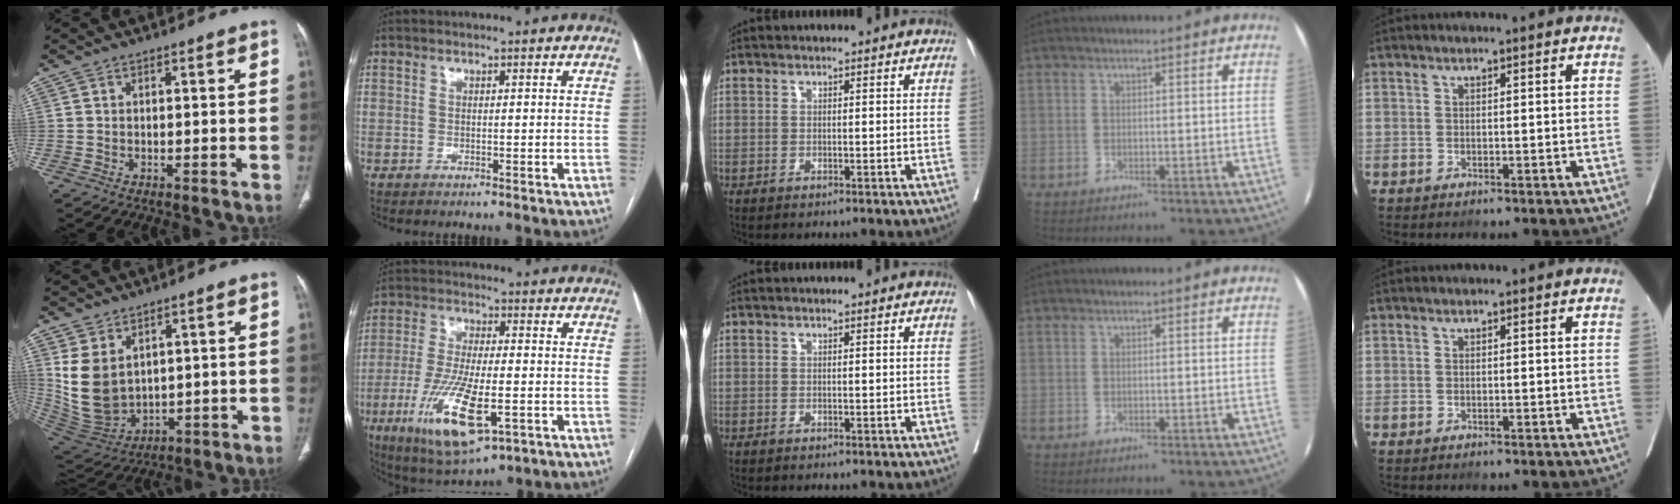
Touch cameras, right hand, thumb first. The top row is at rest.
{"thumb": {"total": 12.0, "force": [3.6, 8.4, 7.8], "torque": [-0.138, -0.017, 0.101]}, "index": {"total": 13.6, "force": [-4.8, 3.6, 12.2], "torque": [-0.241, -0.026, -0.073]}}